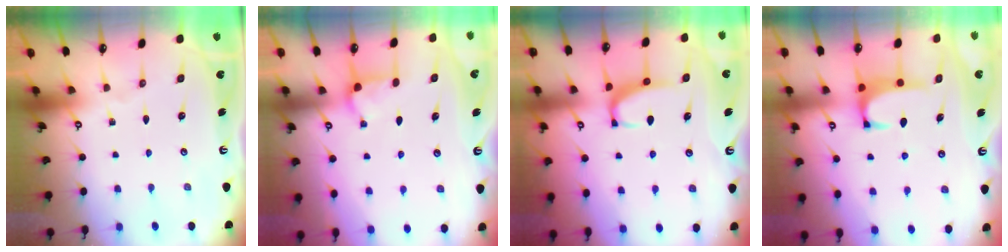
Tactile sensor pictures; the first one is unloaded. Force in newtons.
{"total": 3.0, "press": 2.9, "slide": 0.5}
{"total": 3.0, "press": 2.7, "slide": 1.2}
{"total": 1.3, "press": 1.2, "slide": 0.5}